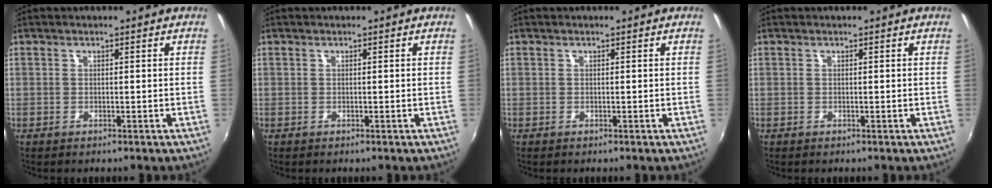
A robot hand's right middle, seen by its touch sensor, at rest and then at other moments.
{"total": 0.0}
{"total": 0.0}
{"total": 0.0}